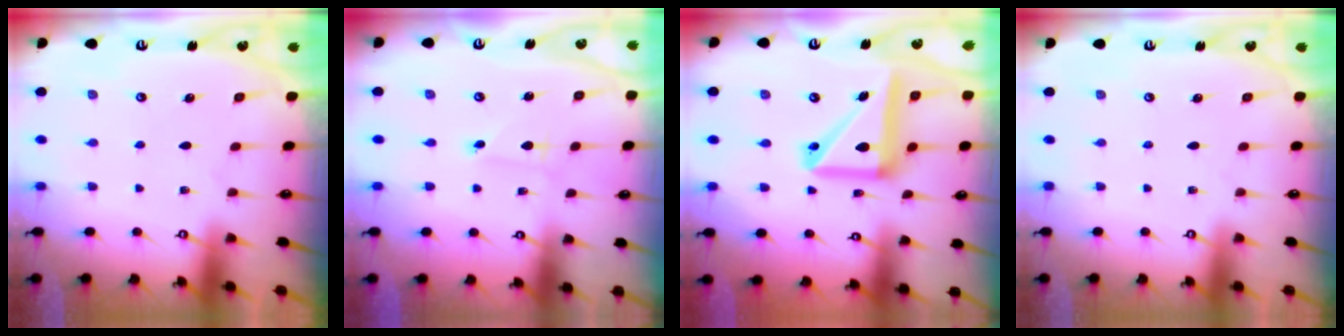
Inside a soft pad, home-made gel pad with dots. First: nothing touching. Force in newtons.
{"total": 1.4, "press": 1.4, "slide": 0.1}
{"total": 15.2, "press": 15.1, "slide": 1.7}
{"total": 0.0}